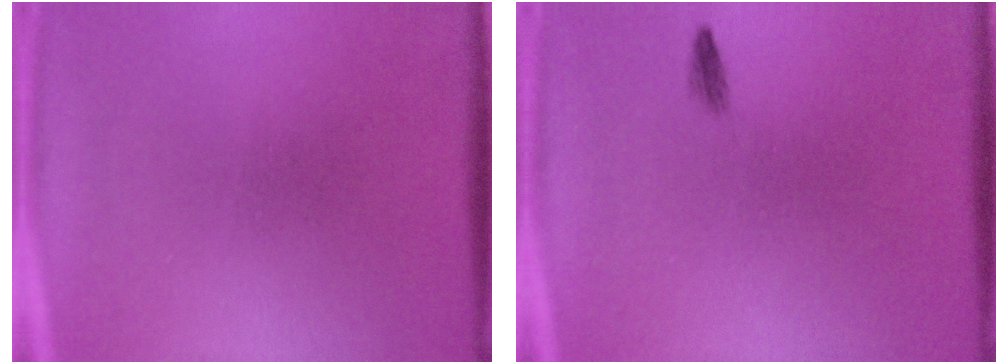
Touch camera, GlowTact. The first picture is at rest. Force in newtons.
{"total": 0.7}